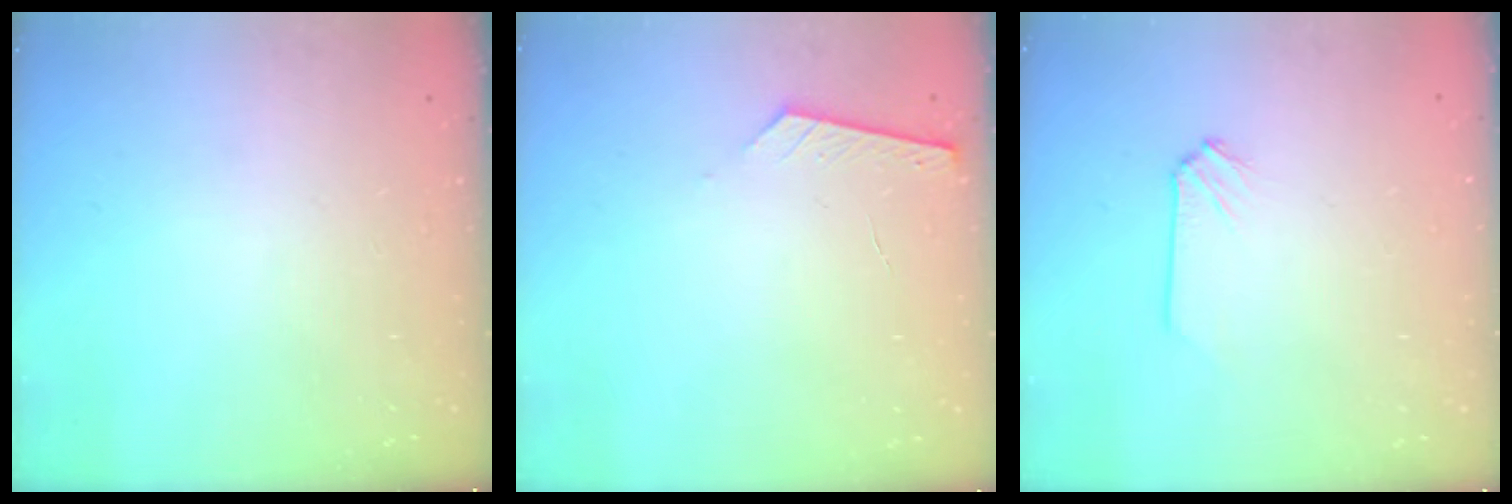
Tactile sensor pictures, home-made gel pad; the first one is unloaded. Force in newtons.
{"total": 4.0, "press": 4.0, "slide": 0.4}
{"total": 0.0}